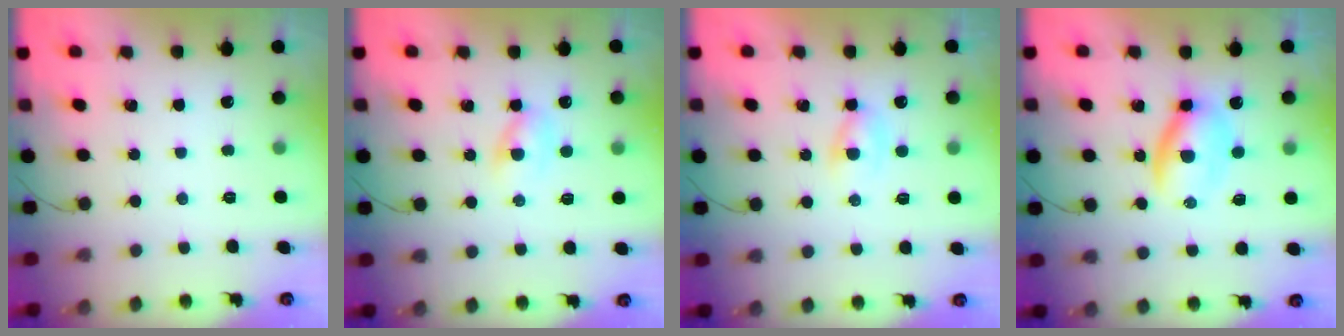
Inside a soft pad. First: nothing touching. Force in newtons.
{"total": 2.6, "press": 2.4, "slide": 1.0}
{"total": 2.2, "press": 2.0, "slide": 1.1}
{"total": 6.0, "press": 5.9, "slide": 1.0}